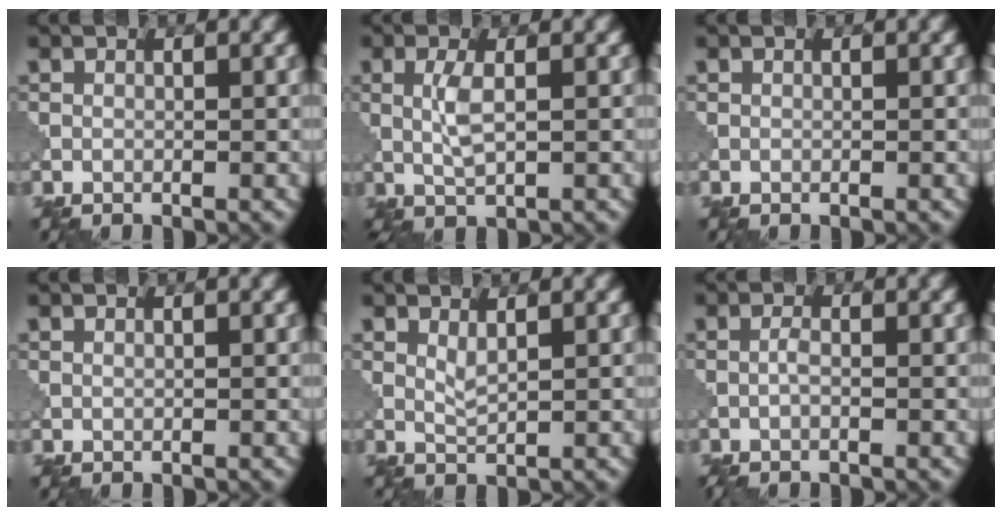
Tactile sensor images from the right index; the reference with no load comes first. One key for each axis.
{"total": 2.5, "fx": 0.2, "fy": 0.7, "fz": 2.4, "tx": -0.057, "ty": 0.002, "tz": 0.006}
{"total": 0.0}
{"total": 0.0}
{"total": 1.3, "fx": 0.8, "fy": 0.3, "fz": 1.0, "tx": -0.026, "ty": -0.002, "tz": 0.016}
{"total": 1.2, "fx": -0.6, "fy": 0.3, "fz": 1.0, "tx": -0.024, "ty": 0.002, "tz": -0.014}